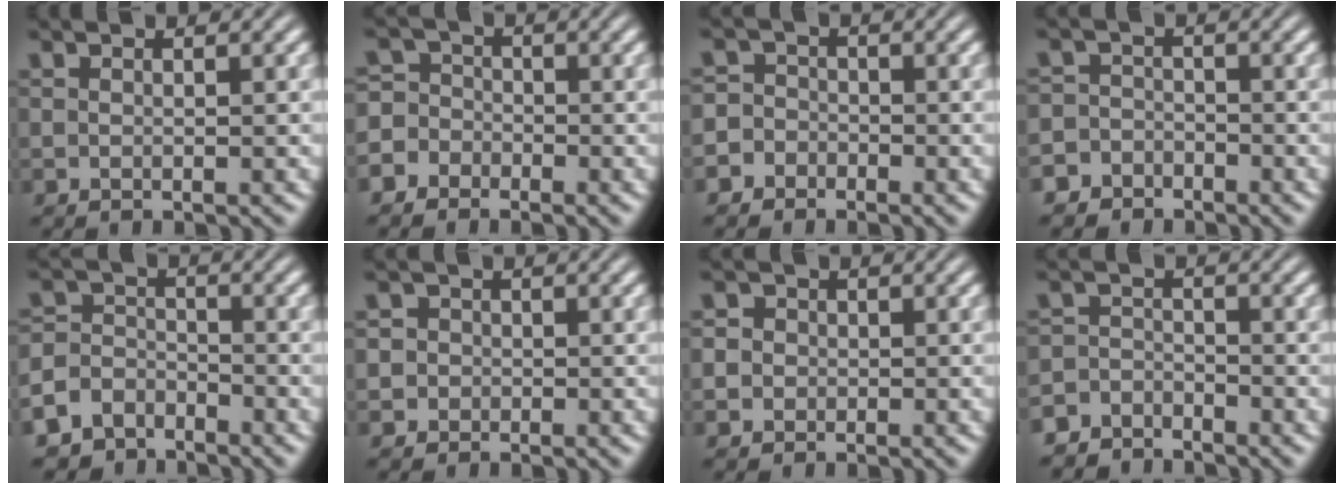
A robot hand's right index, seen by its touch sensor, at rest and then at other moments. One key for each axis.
{"total": 6.2, "fx": -1.8, "fy": 5.8, "fz": 1.2, "tx": -0.021, "ty": -0.018, "tz": -0.041}
{"total": 4.2, "fx": -2.1, "fy": 3.6, "fz": 0.3, "tx": -0.003, "ty": -0.012, "tz": -0.042}
{"total": 4.9, "fx": -3.4, "fy": 3.5, "fz": 0.1, "tx": 0.006, "ty": -0.015, "tz": -0.064}
{"total": 6.5, "fx": -3.7, "fy": 5.1, "fz": 1.6, "tx": -0.026, "ty": -0.027, "tz": -0.065}
{"total": 3.6, "fx": -0.8, "fy": 3.4, "fz": 0.5, "tx": -0.010, "ty": -0.004, "tz": -0.022}
{"total": 3.6, "fx": -0.4, "fy": 3.5, "fz": 0.7, "tx": -0.016, "ty": -0.003, "tz": -0.017}
{"total": 4.3, "fx": -3.9, "fy": 1.9, "fz": 0.2, "tx": 0.011, "ty": -0.016, "tz": -0.067}